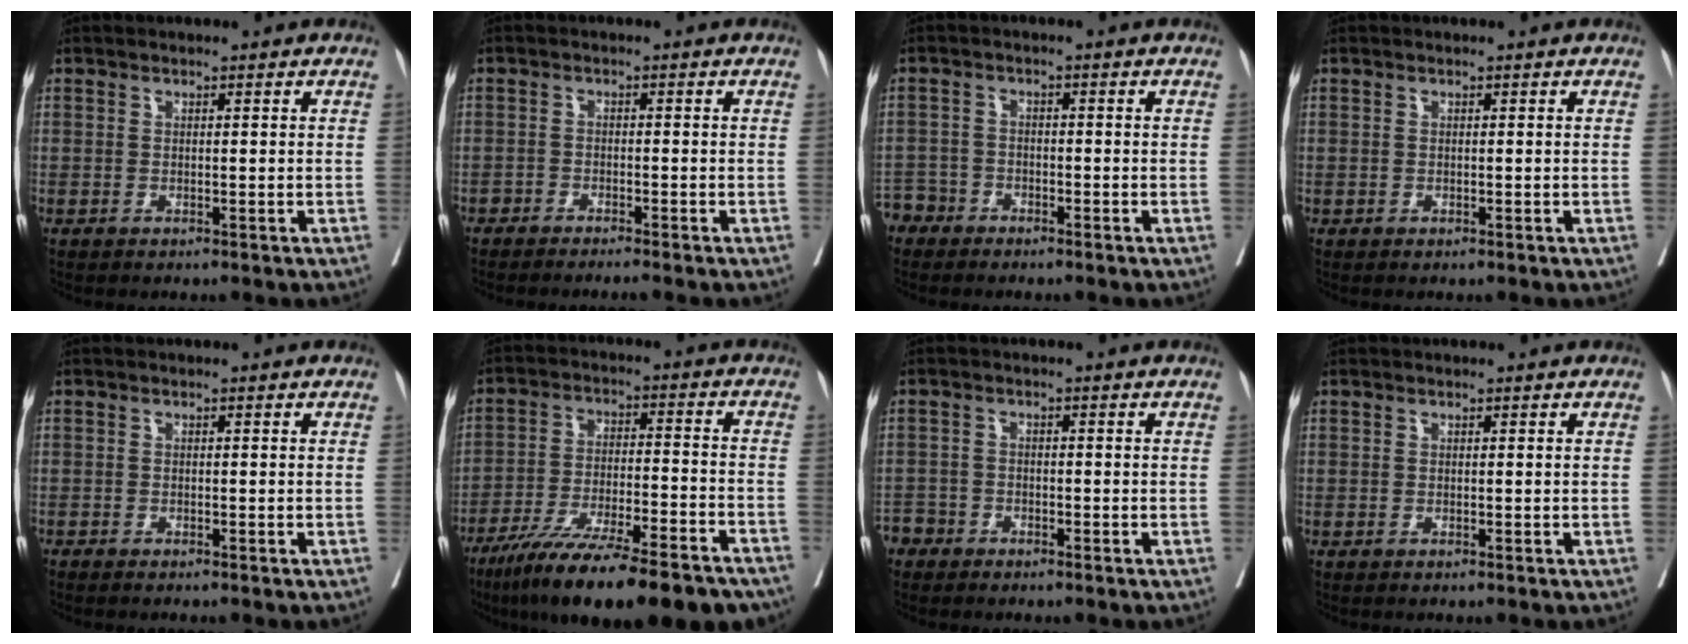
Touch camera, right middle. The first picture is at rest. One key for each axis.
{"total": 3.0, "fx": -2.7, "fy": 0.1, "fz": 1.2, "tx": -0.012, "ty": -0.003, "tz": -0.042}
{"total": 3.4, "fx": -2.7, "fy": 1.9, "fz": -0.5, "tx": 0.012, "ty": 0.005, "tz": -0.059}
{"total": 0.0}
{"total": 0.9, "fx": -0.8, "fy": 0.0, "fz": 0.3, "tx": -0.001, "ty": 0.001, "tz": -0.014}
{"total": 23.7, "fx": -18.5, "fy": 4.0, "fz": 14.3, "tx": -0.175, "ty": -0.015, "tz": -0.282}
{"total": 2.8, "fx": -2.1, "fy": 1.7, "fz": -0.3, "tx": 0.007, "ty": 0.008, "tz": -0.045}
{"total": 0.0}